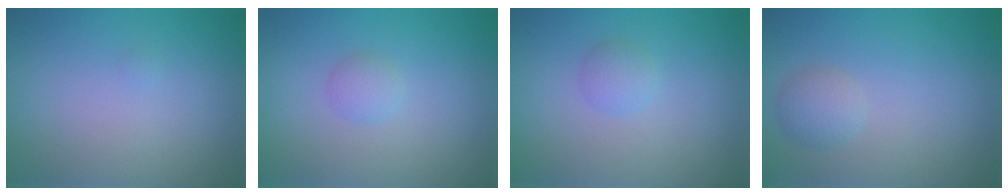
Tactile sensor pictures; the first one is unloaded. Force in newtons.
{"total": 1.2, "press": 1.2, "slide": 0.1}
{"total": 1.3, "press": 1.3, "slide": 0.0}
{"total": 1.8, "press": 1.8, "slide": 0.0}